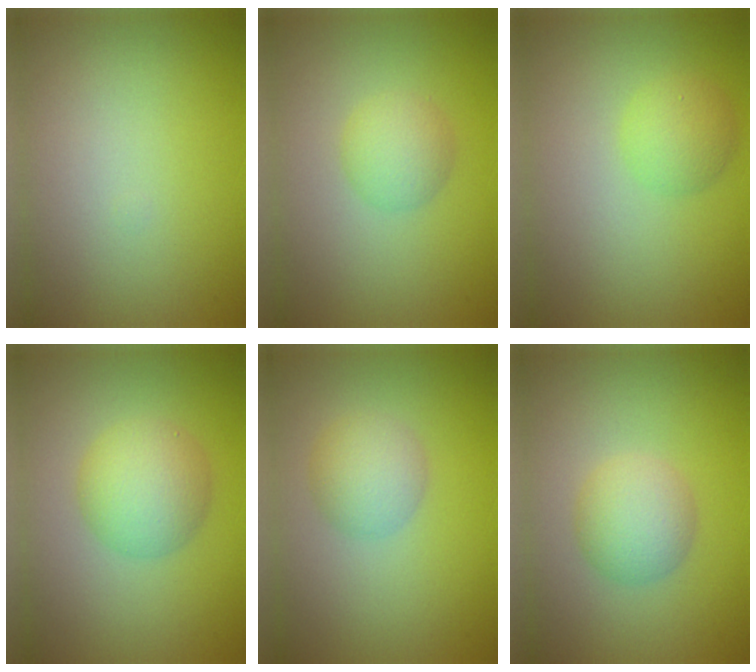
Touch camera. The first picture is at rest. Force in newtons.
{"total": 2.5, "press": 2.5, "slide": 0.1}
{"total": 2.4, "press": 2.4, "slide": 0.1}
{"total": 4.4, "press": 4.4, "slide": 0.1}
{"total": 3.0, "press": 3.0, "slide": 0.2}
{"total": 3.3, "press": 3.3, "slide": 0.0}